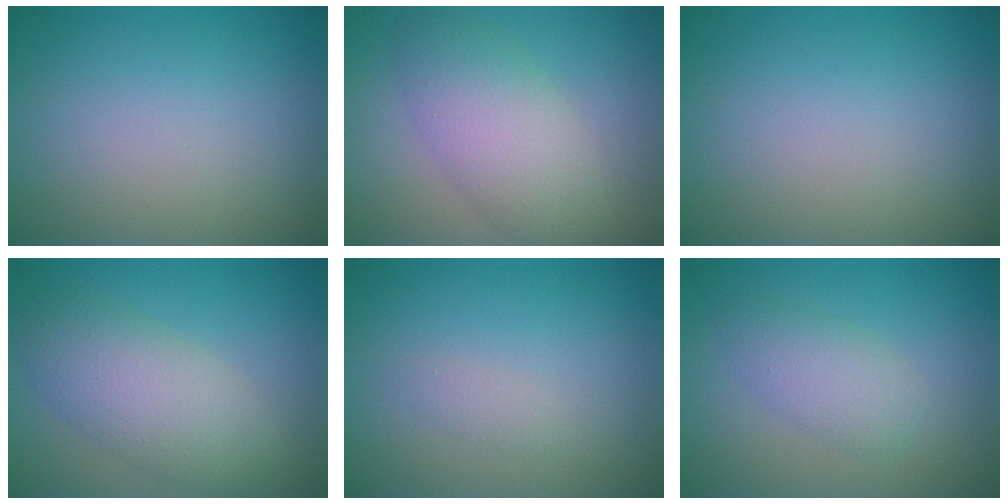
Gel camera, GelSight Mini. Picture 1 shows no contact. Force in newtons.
{"total": 5.3, "press": 5.3, "slide": 0.2}
{"total": 0.0}
{"total": 5.5, "press": 5.5, "slide": 0.1}
{"total": 0.8, "press": 0.8, "slide": 0.0}
{"total": 2.7, "press": 2.7, "slide": 0.1}